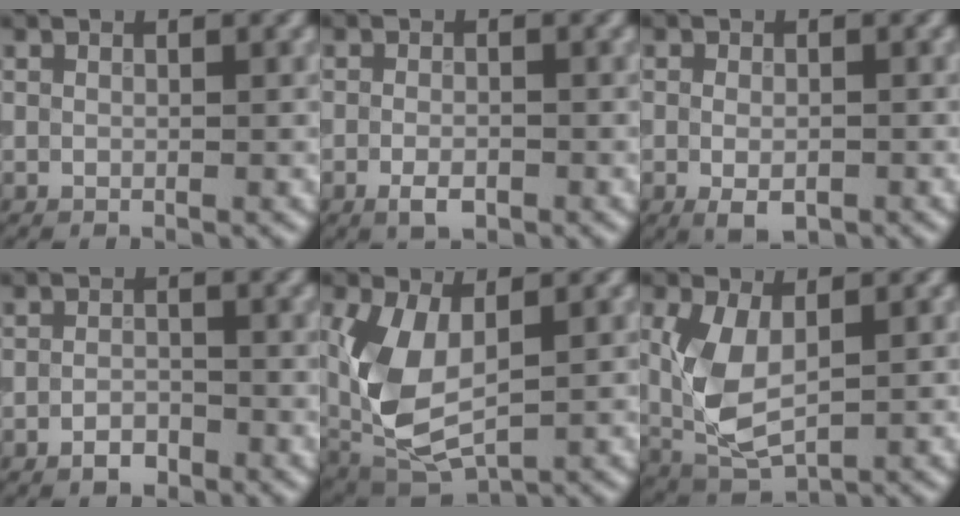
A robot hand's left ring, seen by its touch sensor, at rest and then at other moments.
{"total": 2.0, "force": [-0.9, 1.0, 1.5], "torque": [-0.026, -0.003, -0.018]}
{"total": 2.5, "force": [-0.8, 1.4, 1.9], "torque": [-0.034, -0.006, -0.013]}
{"total": 1.6, "force": [-1.1, 0.8, 0.8], "torque": [-0.012, 0.003, -0.023]}
{"total": 8.4, "force": [0.5, 4.6, 7.0], "torque": [-0.177, -0.012, 0.017]}
{"total": 6.1, "force": [0.5, 3.3, 5.2], "torque": [-0.130, -0.008, 0.017]}